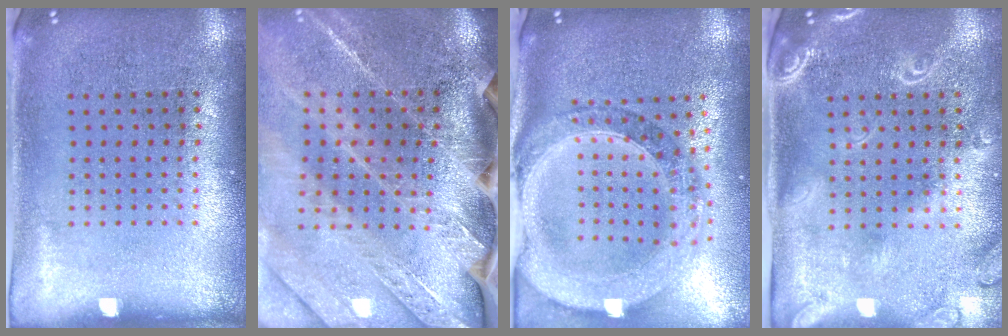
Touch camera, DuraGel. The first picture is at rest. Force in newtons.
{"total": 3.9, "press": 3.4, "slide": 2.0}
{"total": 2.2, "press": 2.0, "slide": 0.9}
{"total": 2.3, "press": 1.9, "slide": 1.2}